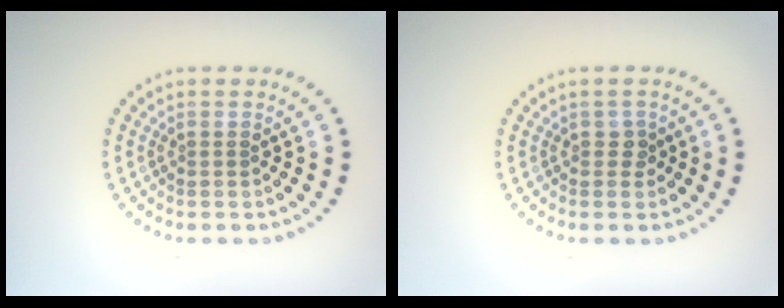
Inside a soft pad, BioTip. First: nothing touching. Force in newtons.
{"total": 1.0, "press": 0.9, "slide": 0.4}